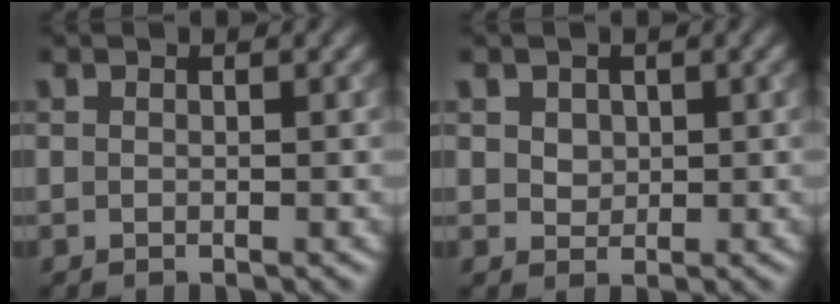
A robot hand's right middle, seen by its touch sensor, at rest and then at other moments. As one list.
[{"total": 1.7, "force": [0.7, 1.4, 0.8], "torque": [-0.013, 0.003, 0.015]}]